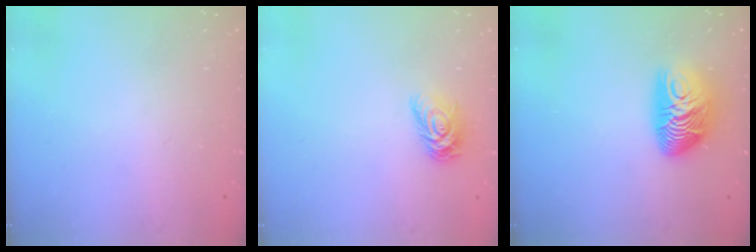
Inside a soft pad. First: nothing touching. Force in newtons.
{"total": 7.1, "press": 7.1, "slide": 0.2}
{"total": 12.1, "press": 12.0, "slide": 1.1}